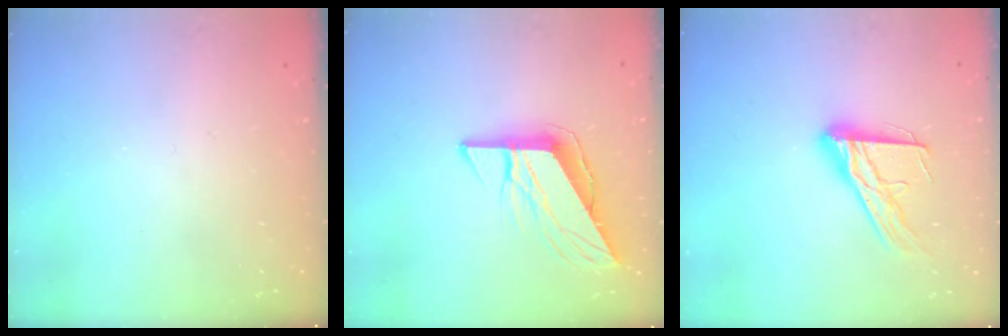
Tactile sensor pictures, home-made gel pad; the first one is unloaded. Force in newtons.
{"total": 9.9, "press": 9.9, "slide": 0.9}
{"total": 14.8, "press": 14.8, "slide": 1.3}